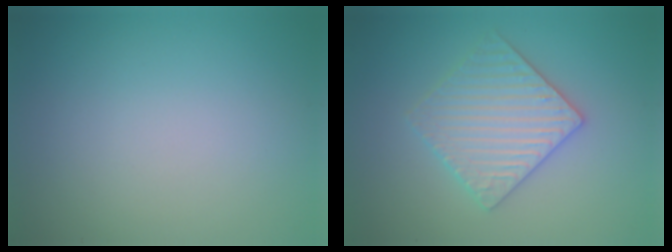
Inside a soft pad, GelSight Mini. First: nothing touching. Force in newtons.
{"total": 3.9, "press": 3.8, "slide": 0.7}